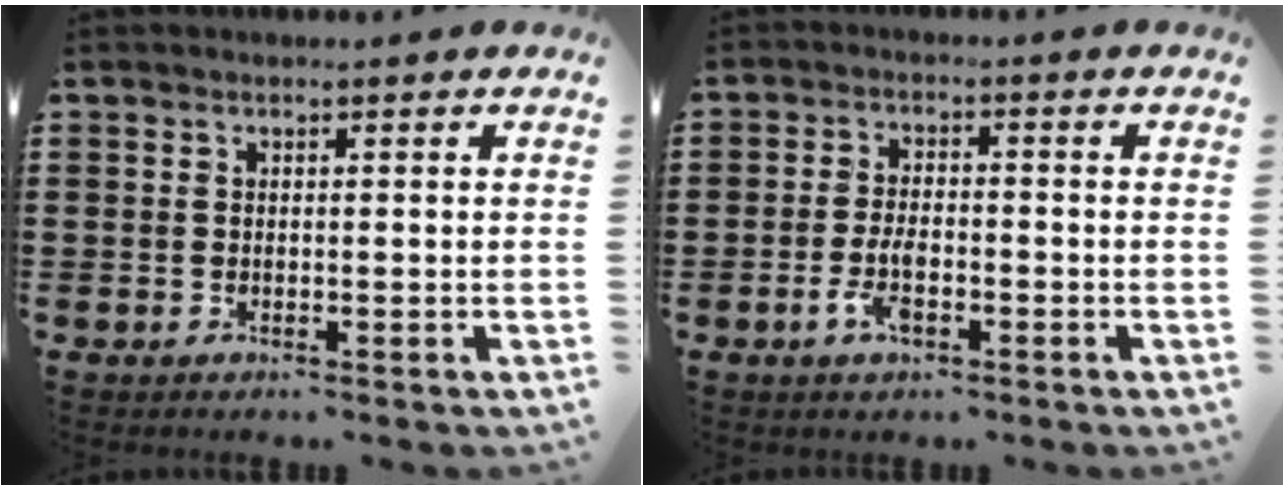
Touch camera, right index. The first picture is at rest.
{"total": 4.4, "force": [-1.7, 1.9, 3.5], "torque": [-0.084, -0.005, -0.035]}